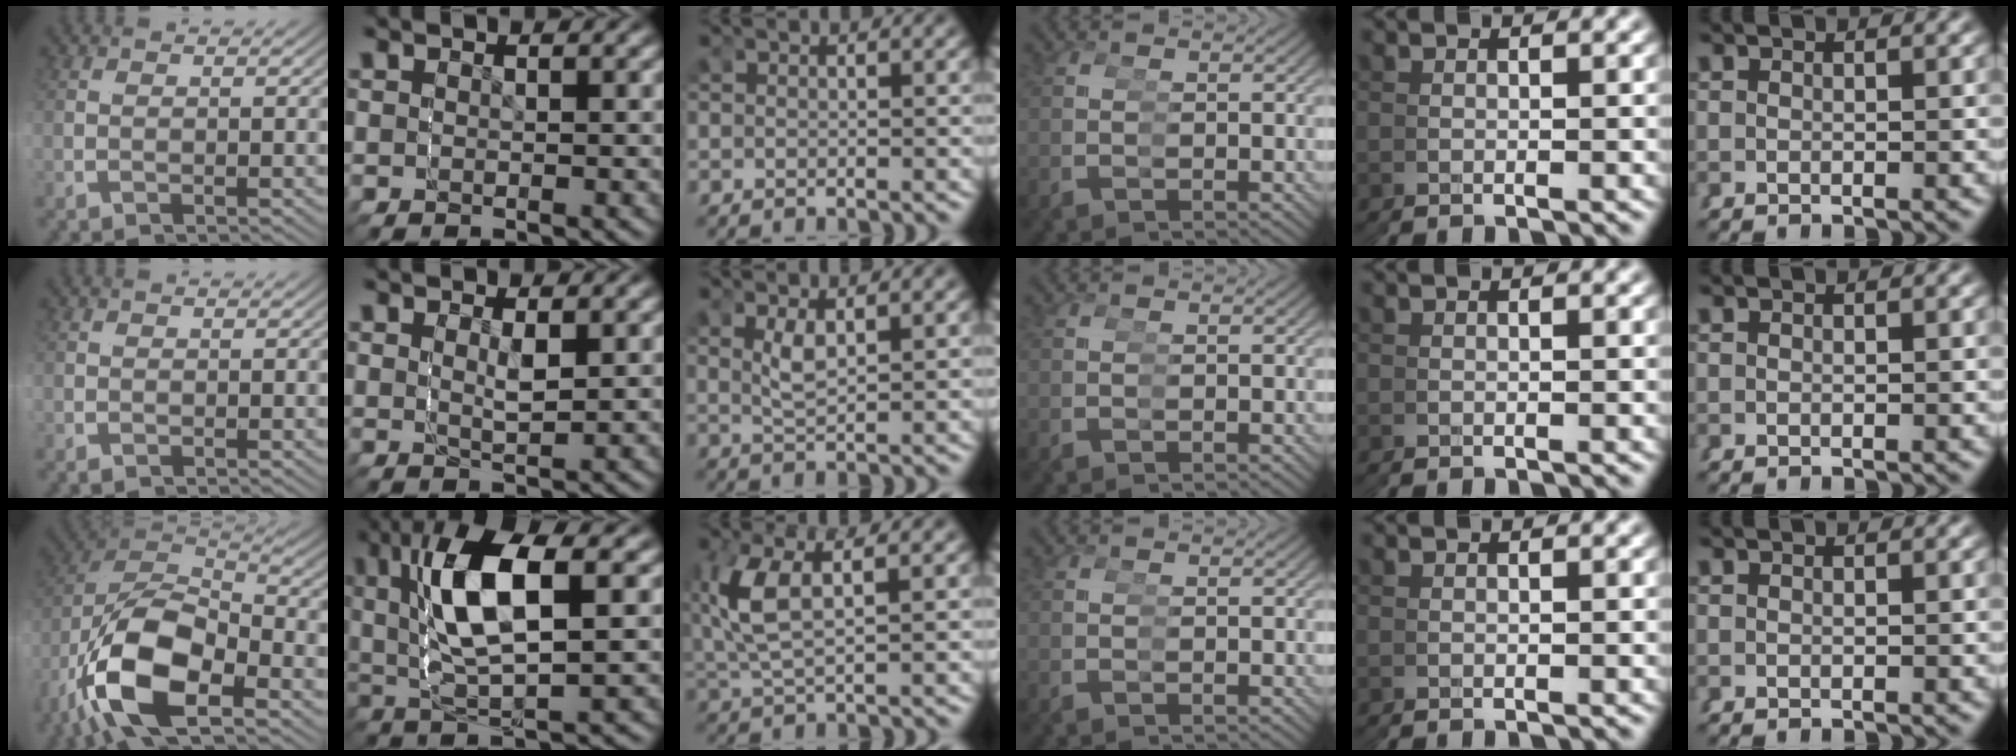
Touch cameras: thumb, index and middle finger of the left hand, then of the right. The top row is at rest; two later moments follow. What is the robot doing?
{"motion": "grasp_and_lifting", "object": "markers"}